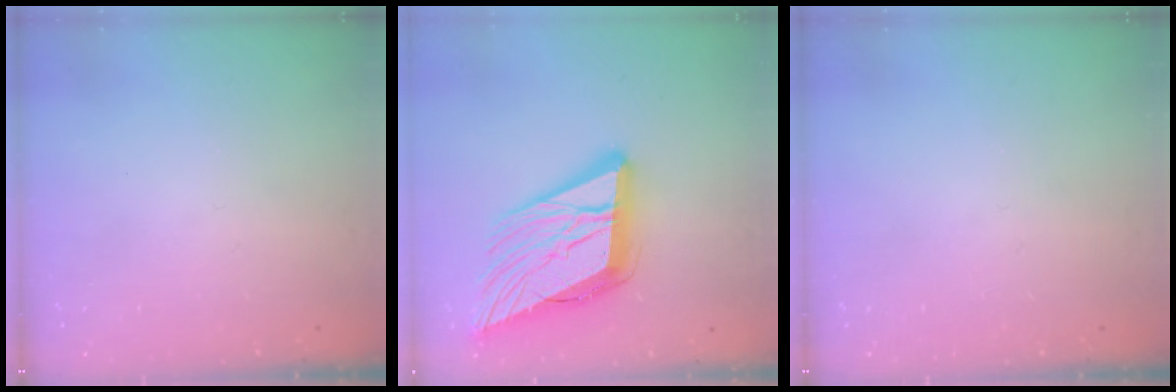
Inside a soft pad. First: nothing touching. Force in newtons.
{"total": 23.3, "press": 22.8, "slide": 5.1}
{"total": 0.0}